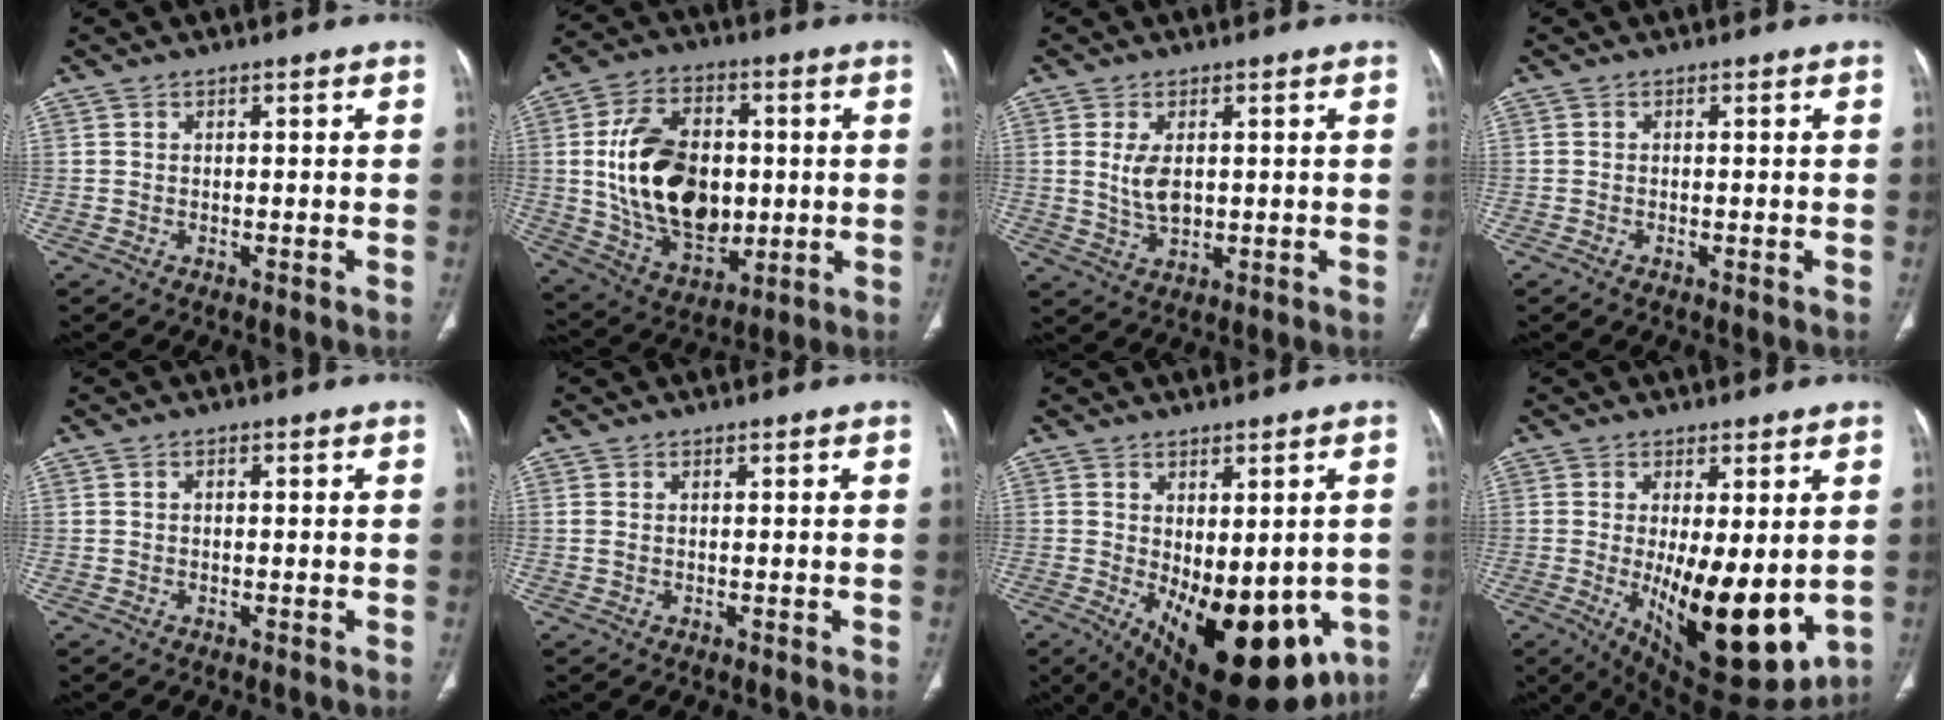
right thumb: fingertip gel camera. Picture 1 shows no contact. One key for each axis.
{"total": 20.9, "fx": 0.7, "fy": 13.7, "fz": 15.8, "tx": -0.247, "ty": -0.002, "tz": 0.027}
{"total": 5.4, "fx": 0.8, "fy": 3.1, "fz": 4.4, "tx": -0.084, "ty": -0.009, "tz": 0.022}
{"total": 0.7, "fx": -0.4, "fy": 0.3, "fz": 0.5, "tx": -0.011, "ty": -0.001, "tz": -0.008}
{"total": 0.7, "fx": 0.0, "fy": 0.5, "fz": 0.5, "tx": -0.007, "ty": 0.001, "tz": -0.001}
{"total": 0.9, "fx": 0.1, "fy": 0.6, "fz": 0.7, "tx": -0.027, "ty": 0.011, "tz": 0.008}
{"total": 22.0, "fx": -7.1, "fy": 11.1, "fz": 17.6, "tx": -0.200, "ty": -0.022, "tz": -0.073}
{"total": 17.4, "fx": -2.2, "fy": 6.7, "fz": 15.9, "tx": -0.234, "ty": -0.039, "tz": -0.009}